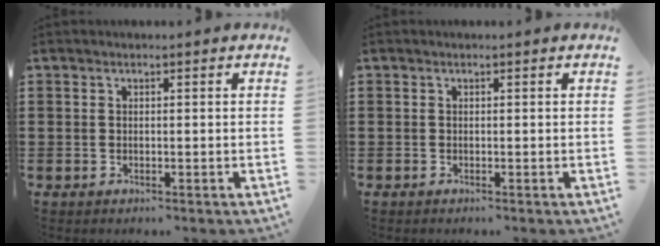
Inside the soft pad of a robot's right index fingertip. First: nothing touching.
{"total": 0.0}